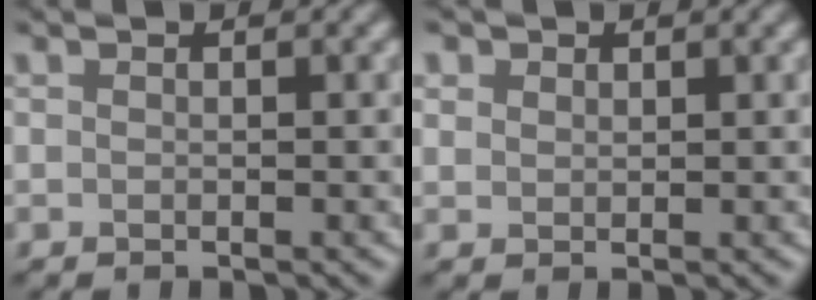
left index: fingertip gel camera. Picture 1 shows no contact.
{"total": 1.6, "force": [1.0, 1.1, 0.4], "torque": [-0.011, -0.004, 0.020]}